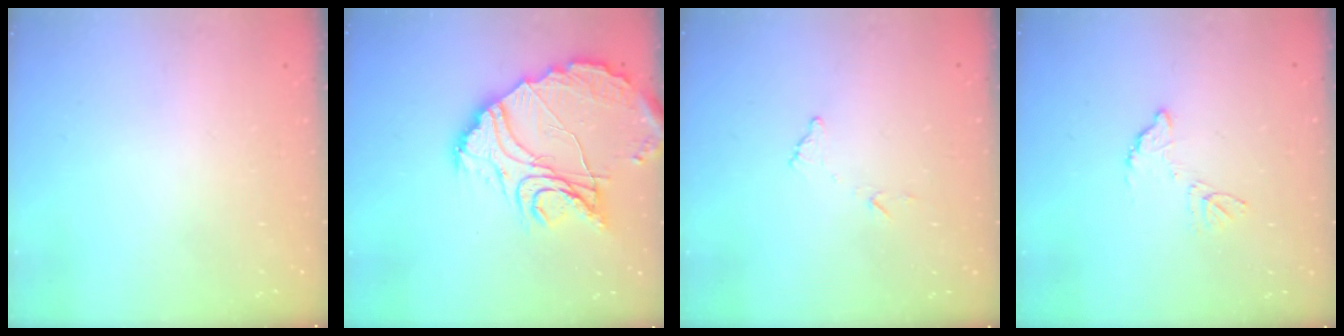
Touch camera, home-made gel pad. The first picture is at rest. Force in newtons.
{"total": 17.9, "press": 17.8, "slide": 1.9}
{"total": 6.5, "press": 6.5, "slide": 0.4}
{"total": 7.9, "press": 7.9, "slide": 0.4}